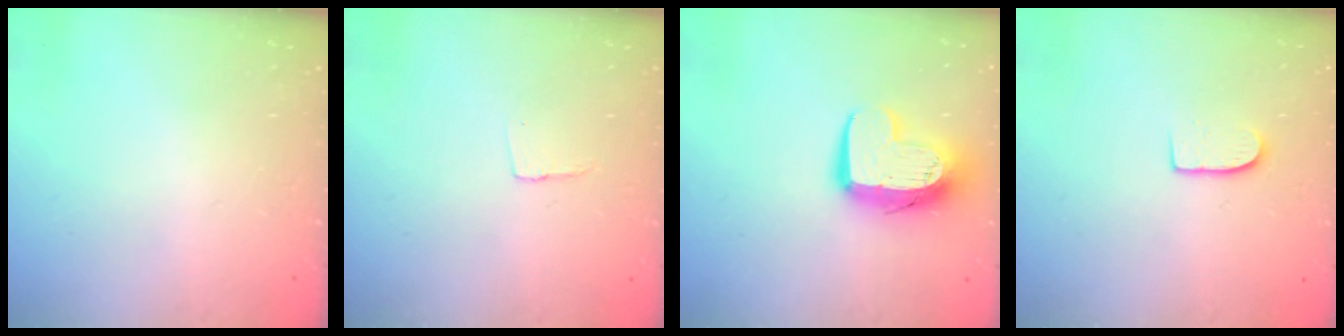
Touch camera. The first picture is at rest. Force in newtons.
{"total": 3.8, "press": 3.8, "slide": 0.3}
{"total": 12.4, "press": 12.4, "slide": 1.0}
{"total": 7.3, "press": 7.3, "slide": 0.6}